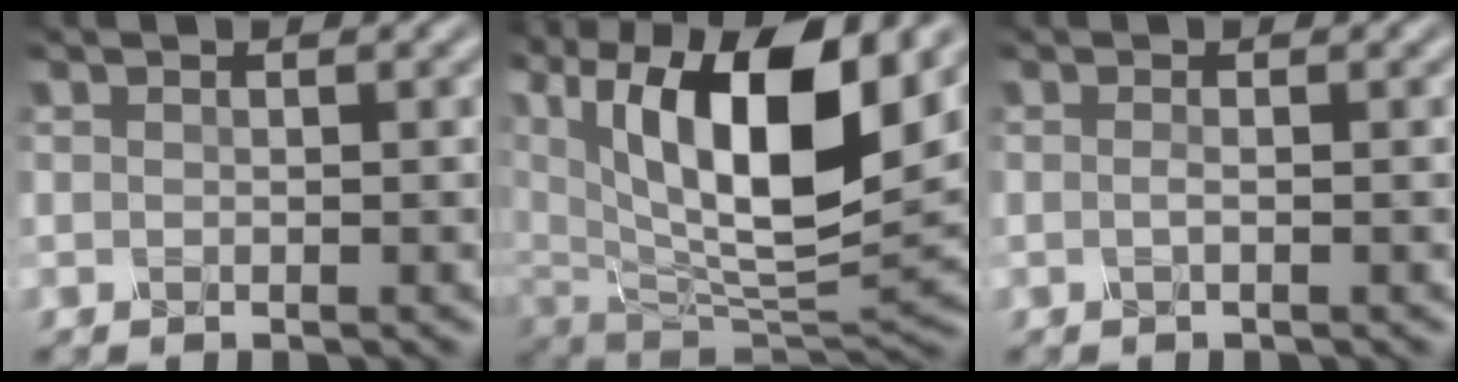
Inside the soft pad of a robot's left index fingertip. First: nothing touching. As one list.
[{"total": 15.5, "force": [6.0, 7.2, 12.3], "torque": [-0.219, 0.005, 0.109]}, {"total": 0.8, "force": [-0.4, 0.1, 0.6], "torque": [-0.014, 0.001, -0.010]}]